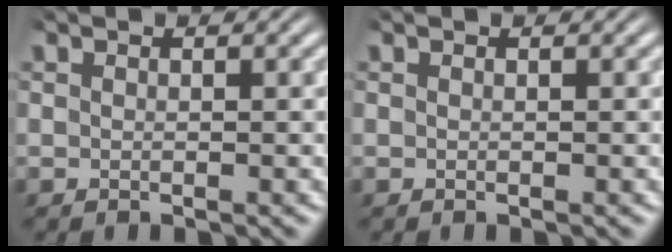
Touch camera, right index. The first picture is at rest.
{"total": 0.0}